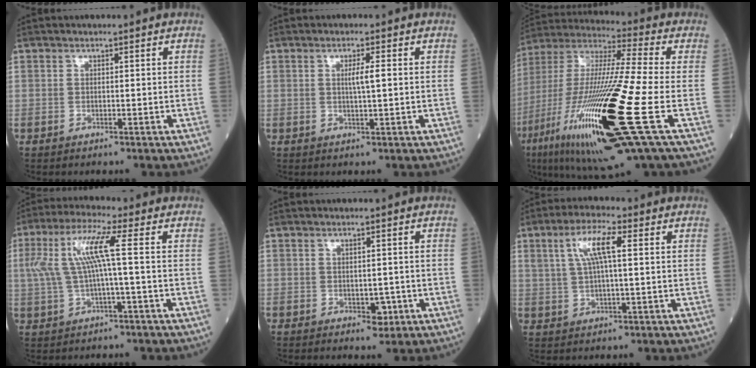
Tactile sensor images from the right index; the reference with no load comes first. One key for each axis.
{"total": 2.4, "fx": 0.3, "fy": 0.0, "fz": 2.4, "tx": -0.042, "ty": 0.000, "tz": 0.006}
{"total": 27.9, "fx": -9.3, "fy": 2.1, "fz": 26.2, "tx": -0.532, "ty": -0.058, "tz": -0.172}
{"total": 8.2, "fx": 0.9, "fy": 0.2, "fz": 8.2, "tx": -0.179, "ty": 0.028, "tz": 0.019}
{"total": 2.1, "fx": -0.6, "fy": 1.3, "fz": 1.5, "tx": -0.015, "ty": 0.001, "tz": -0.004}
{"total": 6.9, "fx": 2.2, "fy": 1.3, "fz": 6.4, "tx": -0.130, "ty": 0.015, "tz": 0.043}